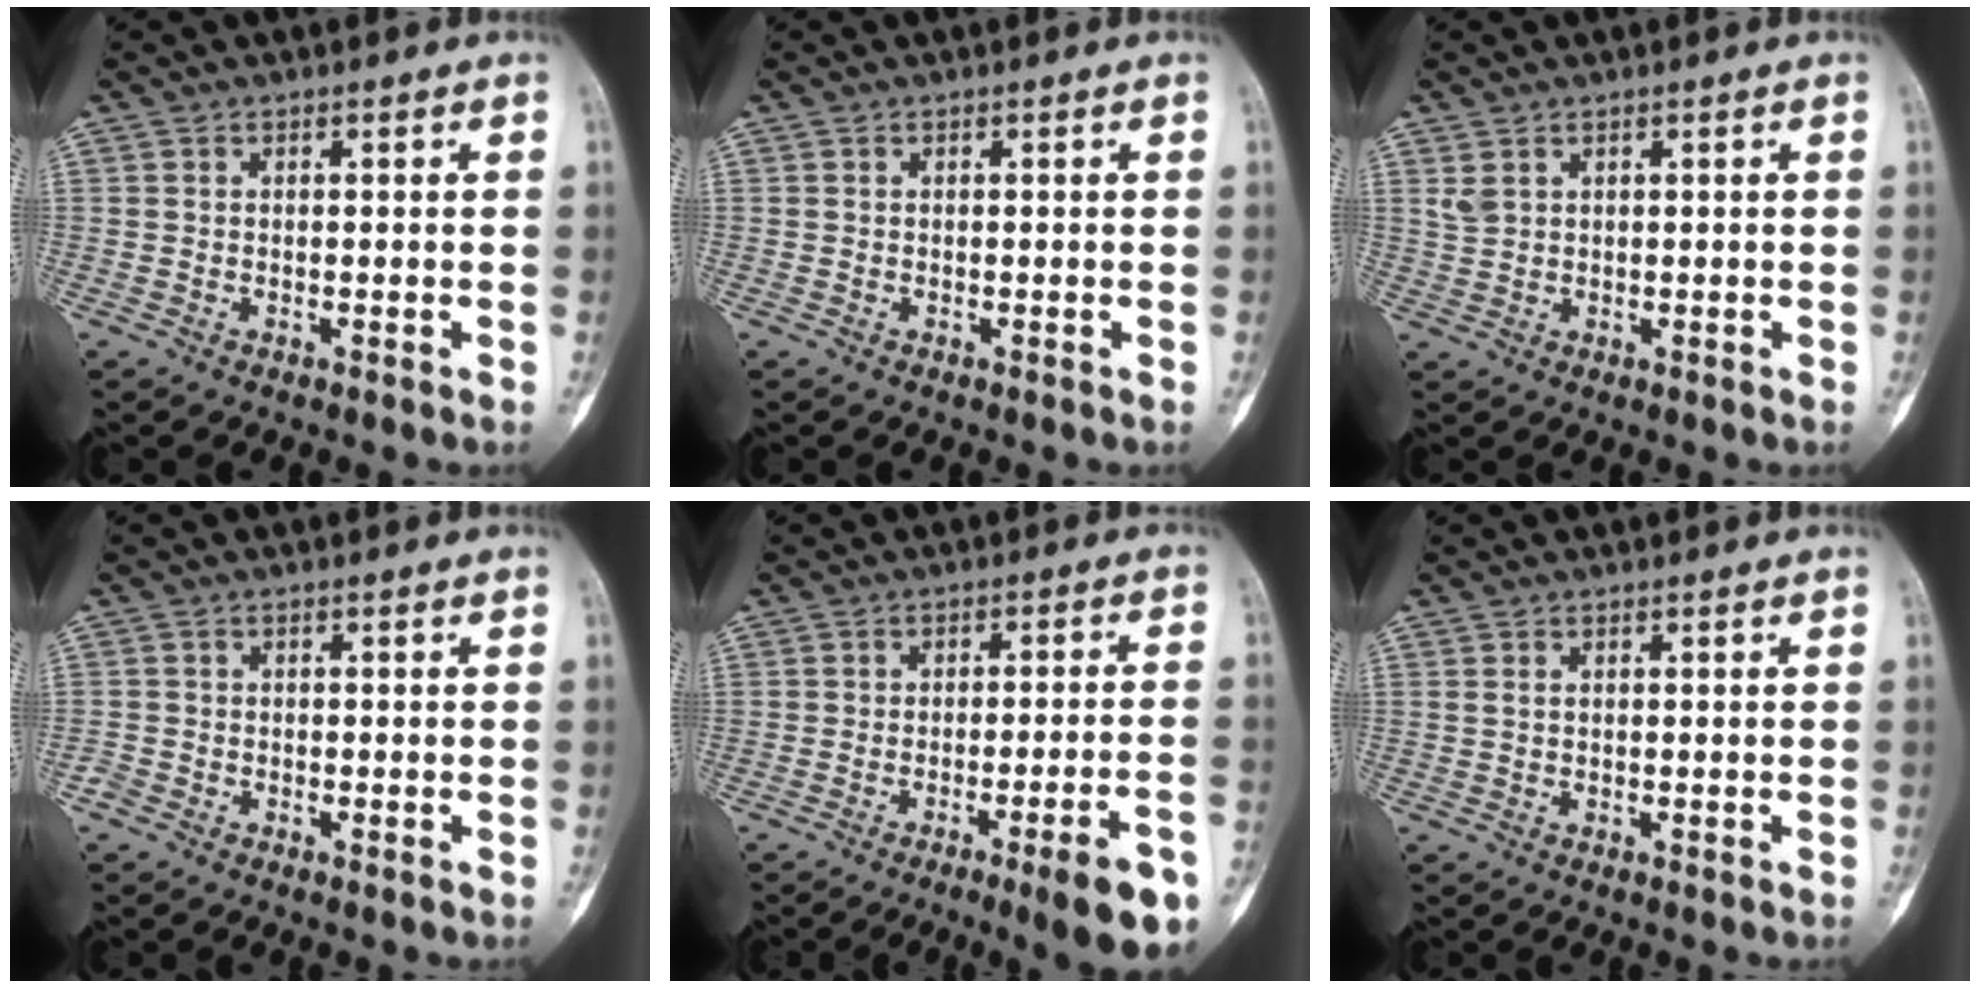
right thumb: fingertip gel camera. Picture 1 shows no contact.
{"total": 0.0}
{"total": 1.9, "force": [0.9, 1.2, 1.2], "torque": [-0.025, 0.005, 0.026]}
{"total": 1.4, "force": [-1.2, 0.7, 0.2], "torque": [-0.003, 0.000, -0.029]}
{"total": 10.6, "force": [-5.8, 1.3, 8.8], "torque": [-0.111, 0.018, -0.075]}
{"total": 0.6, "force": [0.1, 0.2, 0.5], "torque": [-0.018, 0.004, 0.004]}